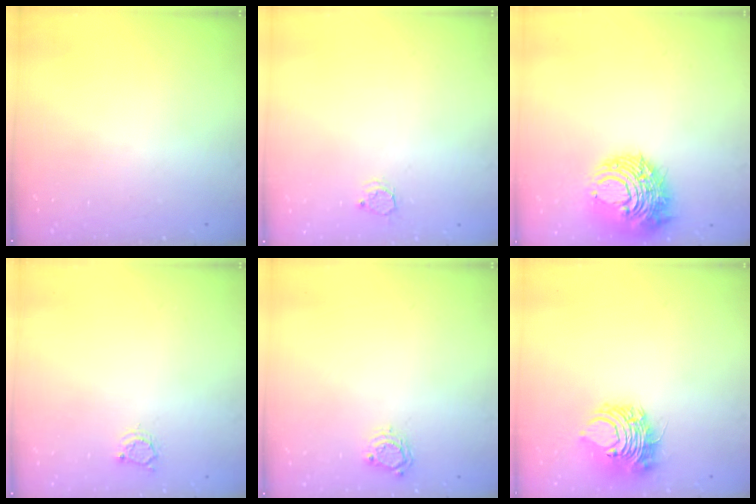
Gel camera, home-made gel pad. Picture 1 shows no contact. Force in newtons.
{"total": 2.7, "press": 2.7, "slide": 0.3}
{"total": 12.7, "press": 12.6, "slide": 1.0}
{"total": 2.8, "press": 2.8, "slide": 0.3}
{"total": 4.9, "press": 4.9, "slide": 0.2}
{"total": 8.7, "press": 8.7, "slide": 0.4}